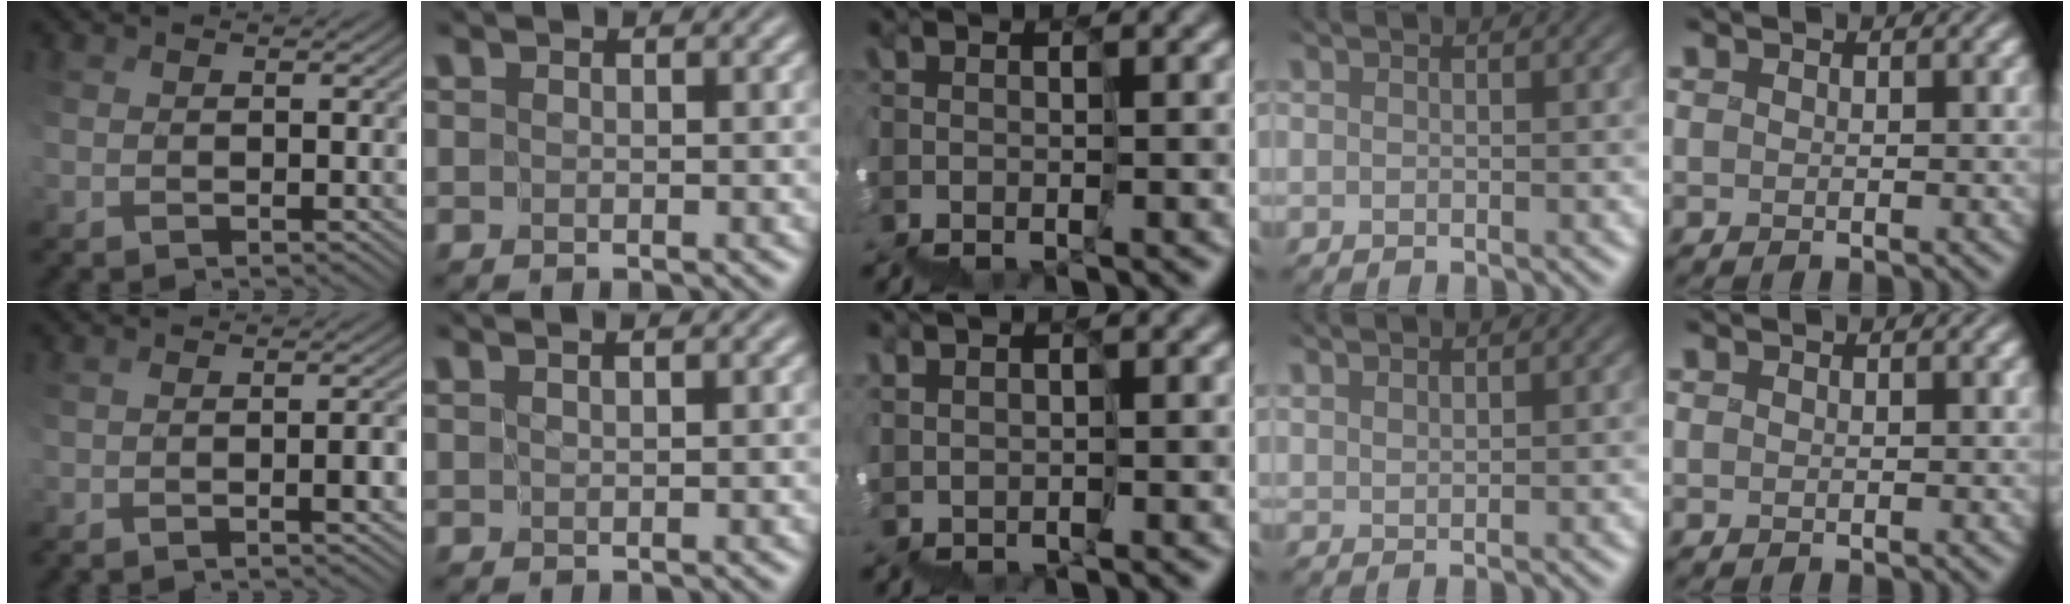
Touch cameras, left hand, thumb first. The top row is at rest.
{"thumb": {"total": 2.8, "force": [-1.4, 0.1, 2.4], "torque": [-0.028, 0.002, -0.014]}, "index": {"total": 2.5, "force": [1.9, 0.8, 1.4], "torque": [-0.015, 0.017, 0.005]}, "middle": {"total": 1.8, "force": [0.9, 1.0, 1.2], "torque": [-0.011, -0.001, 0.020]}, "ring": {"total": 1.3, "force": [1.2, -0.2, 0.3], "torque": [-0.010, 0.006, 0.030]}}